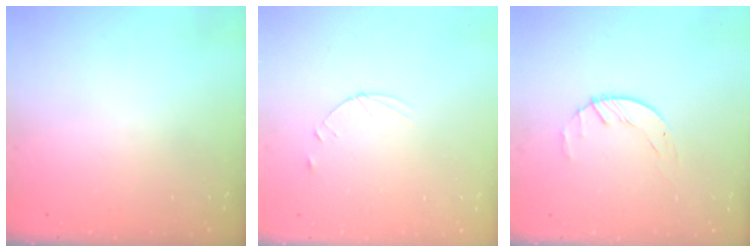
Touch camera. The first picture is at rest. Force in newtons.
{"total": 3.6, "press": 3.5, "slide": 0.4}
{"total": 1.6, "press": 1.6, "slide": 0.3}